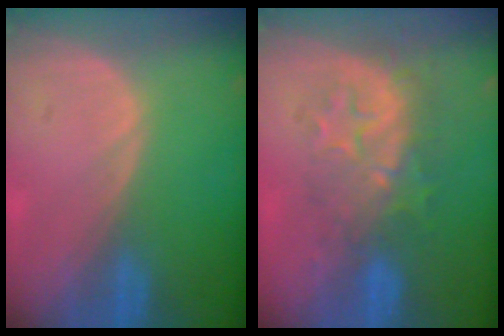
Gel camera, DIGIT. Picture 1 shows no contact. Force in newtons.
{"total": 8.9, "press": 8.1, "slide": 3.7}